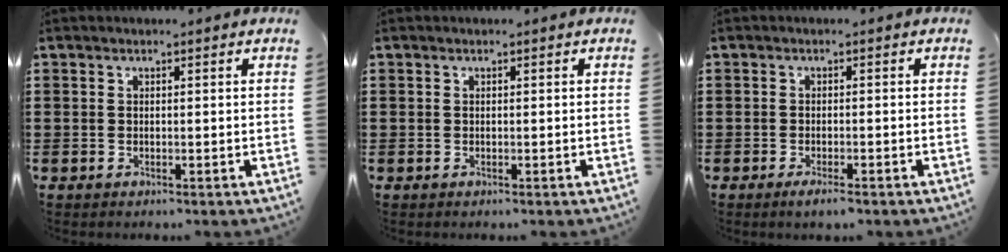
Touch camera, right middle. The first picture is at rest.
{"total": 0.0}
{"total": 1.6, "force": [-1.1, 0.2, 1.1], "torque": [-0.020, -0.002, -0.019]}